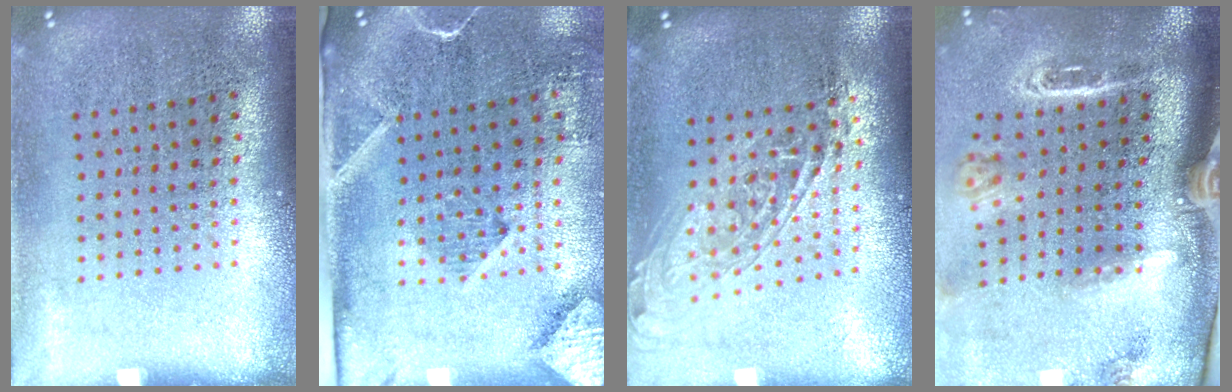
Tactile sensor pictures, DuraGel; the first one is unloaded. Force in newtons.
{"total": 2.8, "press": 2.1, "slide": 1.9}
{"total": 1.7, "press": 1.4, "slide": 1.0}
{"total": 3.1, "press": 2.1, "slide": 2.3}